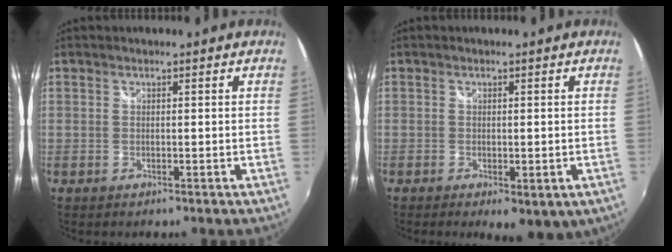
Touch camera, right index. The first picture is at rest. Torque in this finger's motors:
{"motor_torque": [1.36, -0.78, 0.47, 0.09]}